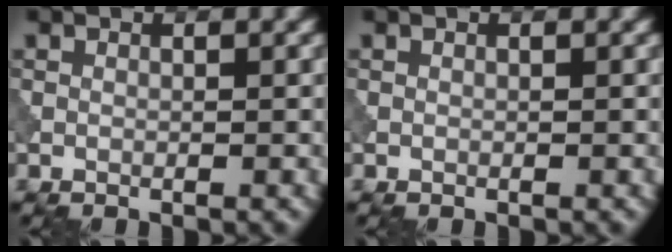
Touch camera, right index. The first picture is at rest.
{"total": 0.0}